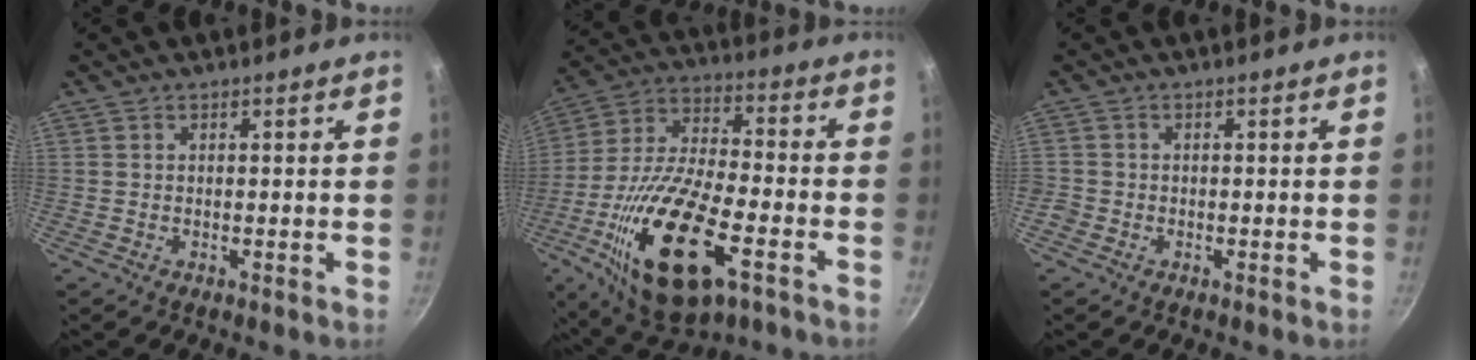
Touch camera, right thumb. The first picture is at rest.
{"total": 24.4, "force": [-9.3, 10.2, 20.1], "torque": [-0.381, 0.016, -0.168]}
{"total": 1.4, "force": [-0.8, 1.1, 0.3], "torque": [-0.009, 0.001, -0.019]}